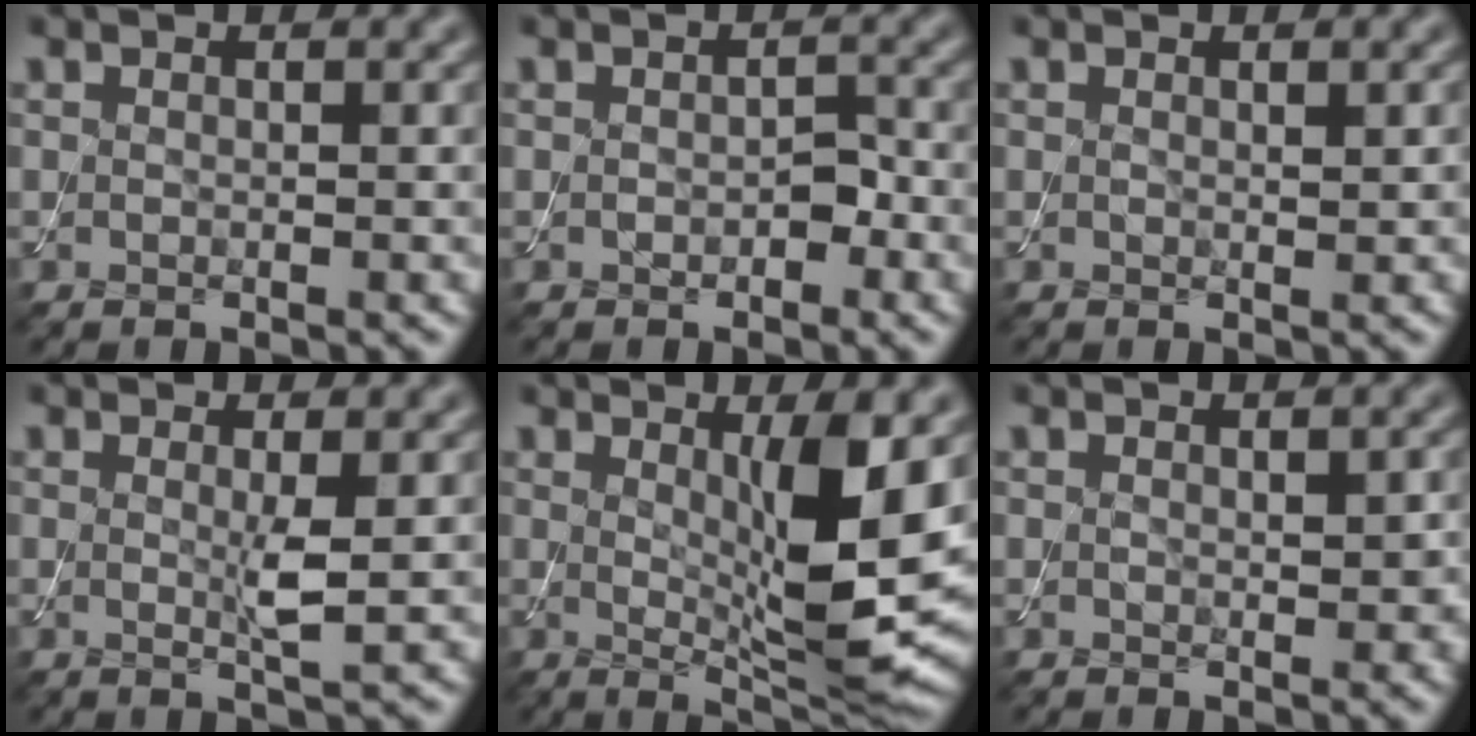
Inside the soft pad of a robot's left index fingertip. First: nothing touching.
{"total": 1.5, "force": [-0.5, 1.0, 1.1], "torque": [-0.016, 0.000, -0.008]}
{"total": 0.7, "force": [0.2, 0.3, 0.6], "torque": [-0.006, -0.003, 0.004]}
{"total": 2.0, "force": [0.2, 0.1, 2.0], "torque": [-0.040, -0.005, 0.001]}
{"total": 7.8, "force": [1.1, 1.7, 7.5], "torque": [-0.113, -0.020, 0.027]}
{"total": 1.4, "force": [0.2, 0.8, 1.1], "torque": [-0.014, -0.005, 0.006]}